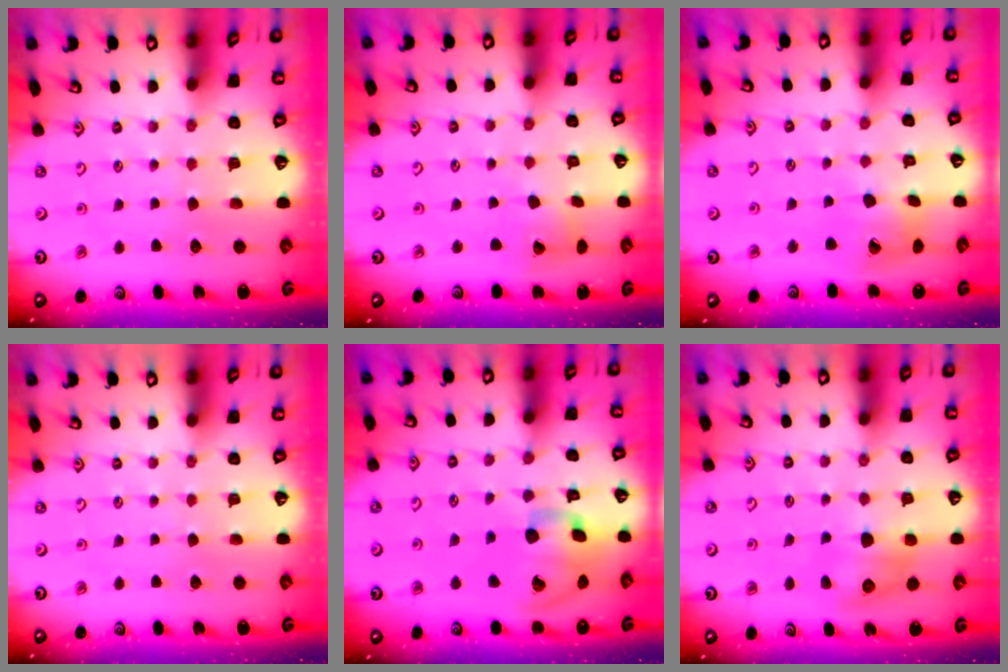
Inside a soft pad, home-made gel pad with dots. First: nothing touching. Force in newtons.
{"total": 7.1, "press": 7.0, "slide": 0.9}
{"total": 12.7, "press": 12.6, "slide": 1.5}
{"total": 0.0}
{"total": 17.8, "press": 17.5, "slide": 2.9}
{"total": 10.1, "press": 10.1, "slide": 0.2}